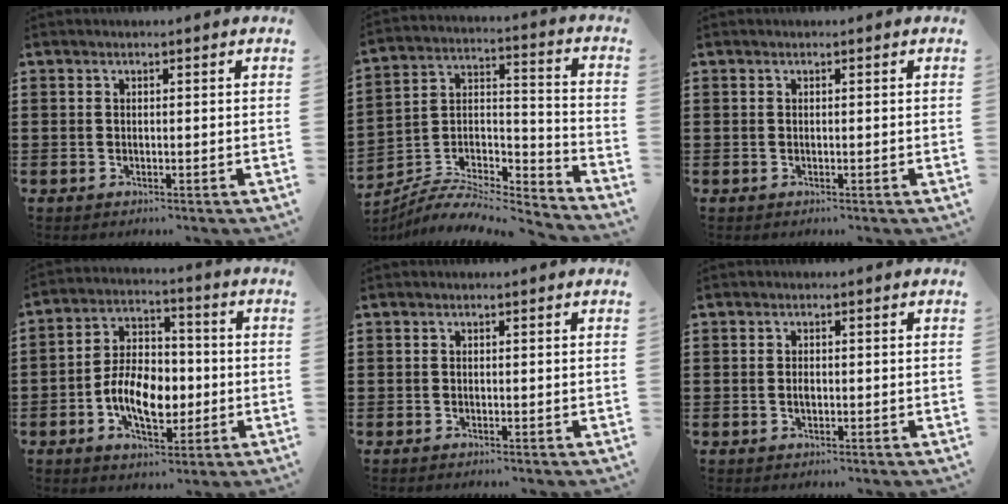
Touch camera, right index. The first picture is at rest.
{"total": 6.7, "force": [-5.8, 2.4, 2.2], "torque": [-0.043, 0.002, -0.116]}
{"total": 0.0}
{"total": 9.1, "force": [-2.3, 5.5, 6.9], "torque": [-0.134, 0.001, -0.049]}
{"total": 0.0}
{"total": 1.2, "force": [0.0, 0.7, 1.0], "torque": [-0.021, 0.003, -0.001]}